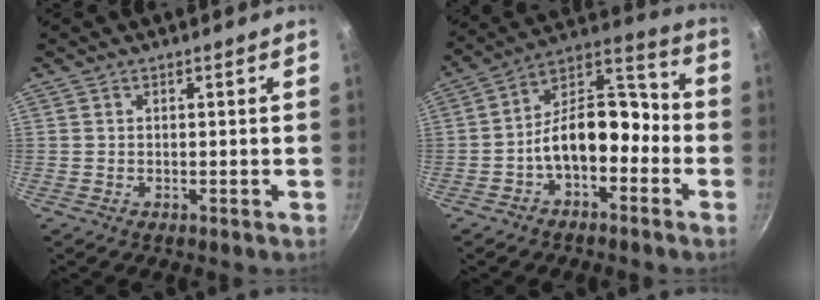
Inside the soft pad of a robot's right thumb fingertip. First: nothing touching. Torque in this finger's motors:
{"motor_torque": [1.92, 2.24, 1.33, -0.73, 0.12]}